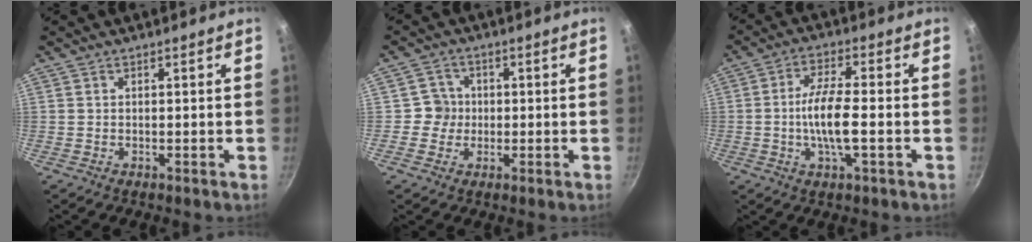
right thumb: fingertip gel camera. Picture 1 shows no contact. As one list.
[{"total": 4.2, "force": [-0.3, 4.1, 0.5], "torque": [0.022, 0.011, -0.012]}, {"total": 9.0, "force": [-1.3, 2.8, 8.5], "torque": [-0.170, 0.008, -0.029]}]